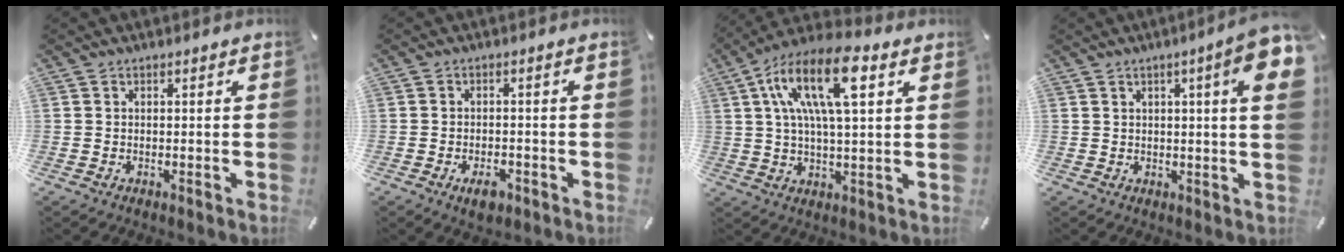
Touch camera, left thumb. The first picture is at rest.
{"total": 3.7, "force": [-2.0, 2.0, 2.5], "torque": [-0.045, 0.007, -0.035]}
{"total": 16.1, "force": [6.2, 5.6, 13.7], "torque": [-0.278, -0.008, 0.098]}
{"total": 8.4, "force": [3.2, 1.0, 7.7], "torque": [-0.113, -0.011, 0.047]}